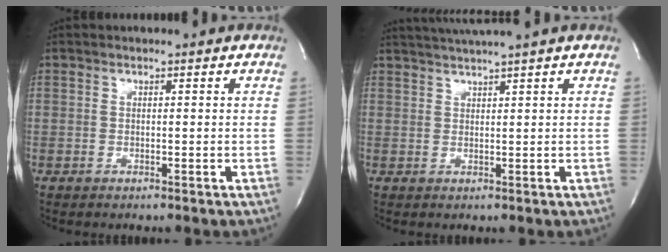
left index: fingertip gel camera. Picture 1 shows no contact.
{"total": 4.8, "force": [4.0, -1.6, 2.0], "torque": [-0.033, 0.009, 0.071]}